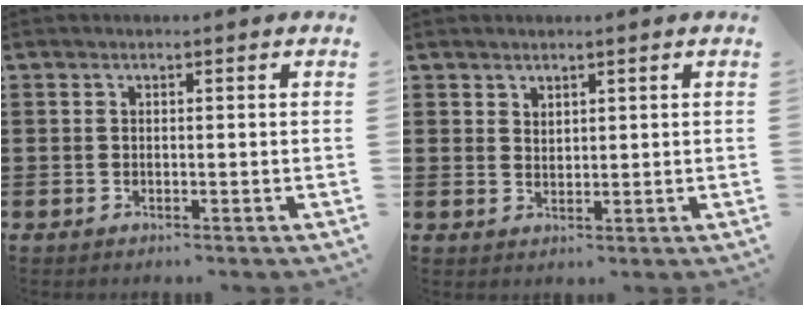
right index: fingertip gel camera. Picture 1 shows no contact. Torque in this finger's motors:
{"motor_torque": [-0.62, 1.02, -0.04, -0.01]}